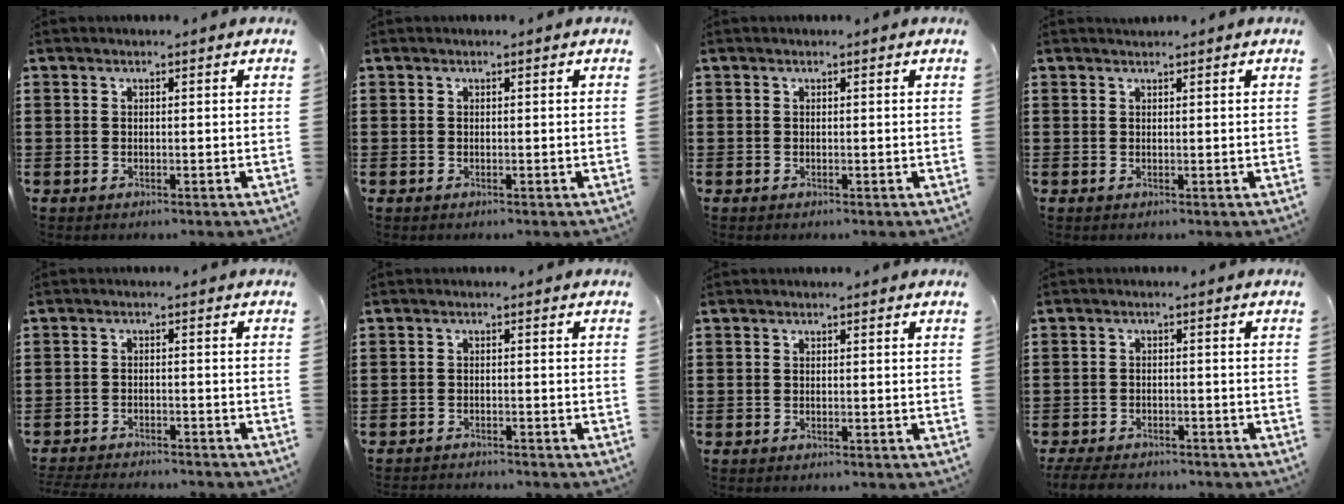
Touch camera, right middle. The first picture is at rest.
{"total": 0.0}
{"total": 0.0}
{"total": 0.7, "force": [0.6, 0.2, 0.0], "torque": [-0.001, 0.000, 0.013]}
{"total": 2.6, "force": [-2.6, 0.0, 0.1], "torque": [-0.012, -0.004, -0.057]}
{"total": 1.3, "force": [-1.3, 0.0, 0.0], "torque": [-0.003, 0.002, -0.028]}
{"total": 0.0}
{"total": 3.1, "force": [-3.0, 0.6, 0.5], "torque": [-0.018, 0.000, -0.066]}